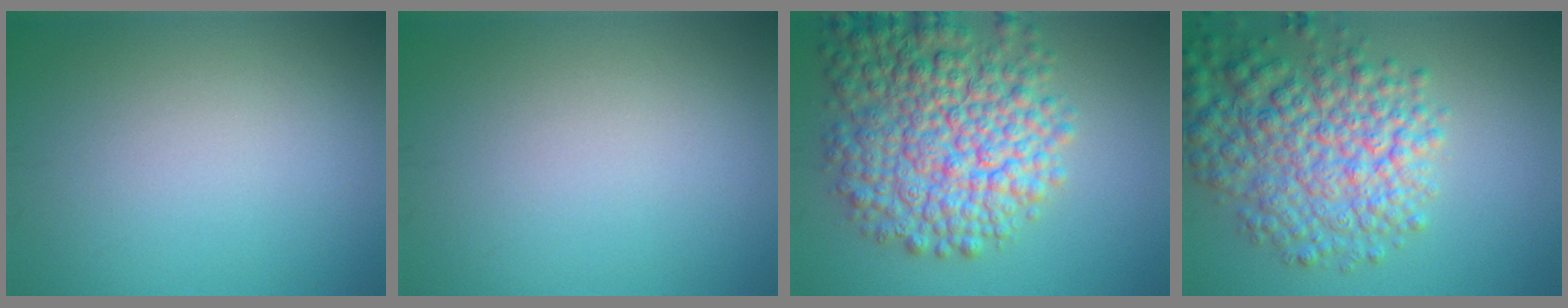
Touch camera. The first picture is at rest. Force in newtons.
{"total": 0.0}
{"total": 10.3, "press": 10.3, "slide": 0.4}
{"total": 8.3, "press": 8.3, "slide": 0.3}